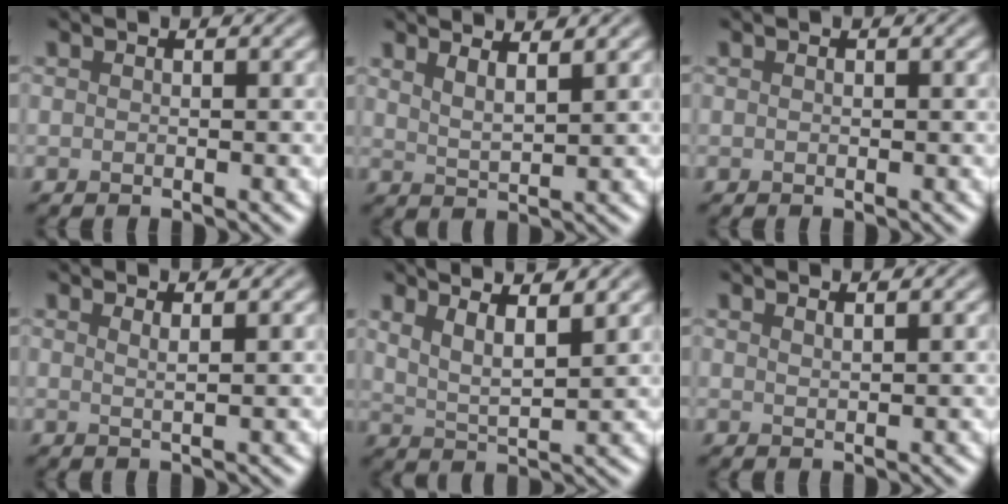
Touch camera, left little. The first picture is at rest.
{"total": 3.0, "force": [2.4, 0.8, 1.6], "torque": [-0.018, 0.008, 0.033]}
{"total": 0.0}
{"total": 1.4, "force": [0.8, 0.4, 1.0], "torque": [-0.007, 0.001, 0.006]}
{"total": 4.9, "force": [3.4, 1.4, 3.2], "torque": [-0.052, 0.012, 0.048]}
{"total": 1.1, "force": [0.9, 0.3, 0.5], "torque": [0.001, 0.000, 0.011]}